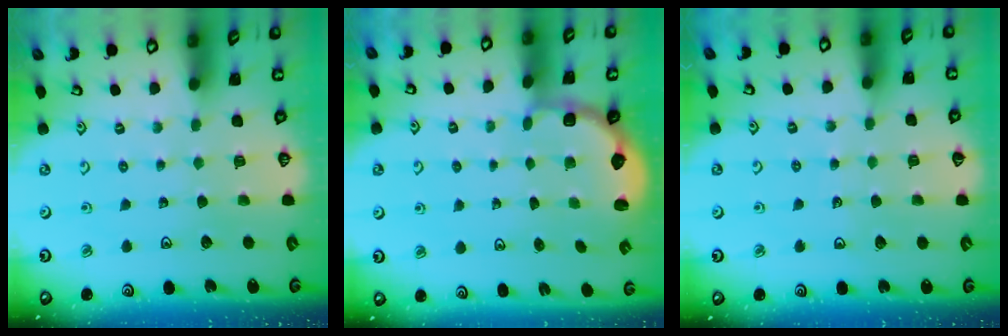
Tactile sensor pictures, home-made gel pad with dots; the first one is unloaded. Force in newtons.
{"total": 2.7, "press": 2.1, "slide": 1.8}
{"total": 4.3, "press": 4.3, "slide": 0.3}